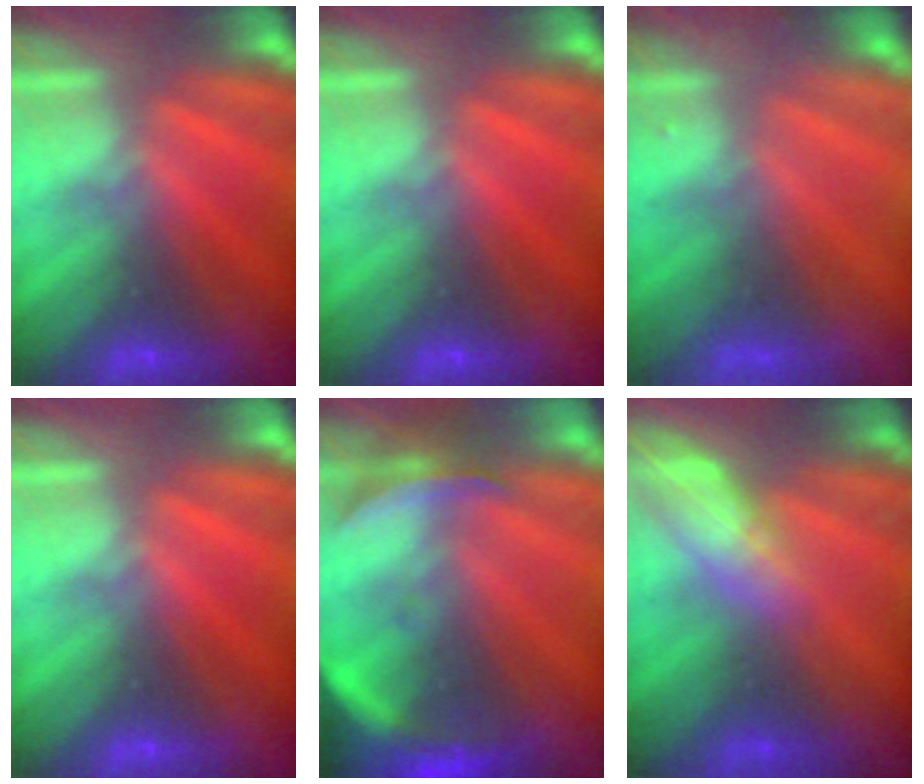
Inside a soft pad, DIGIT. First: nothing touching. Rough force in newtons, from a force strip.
{"total": 0.0}
{"total": 8.2}
{"total": 0.0}
{"total": 9.1}
{"total": 2.5}